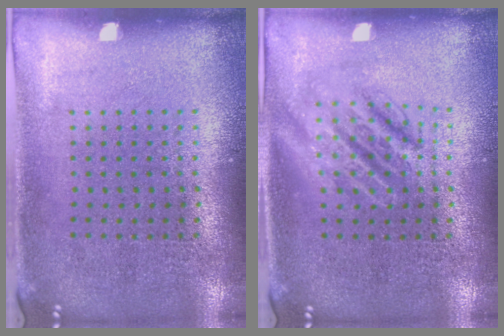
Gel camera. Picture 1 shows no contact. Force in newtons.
{"total": 1.7, "press": 1.7, "slide": 0.3}